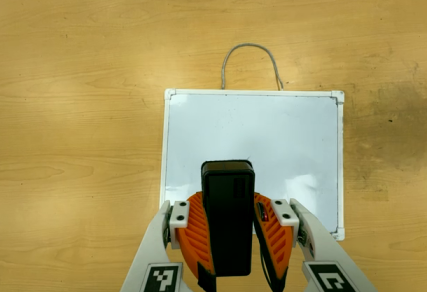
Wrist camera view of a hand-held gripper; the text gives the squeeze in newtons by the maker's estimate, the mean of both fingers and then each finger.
{"total": 8.3, "left": 7.2, "right": 9.3}